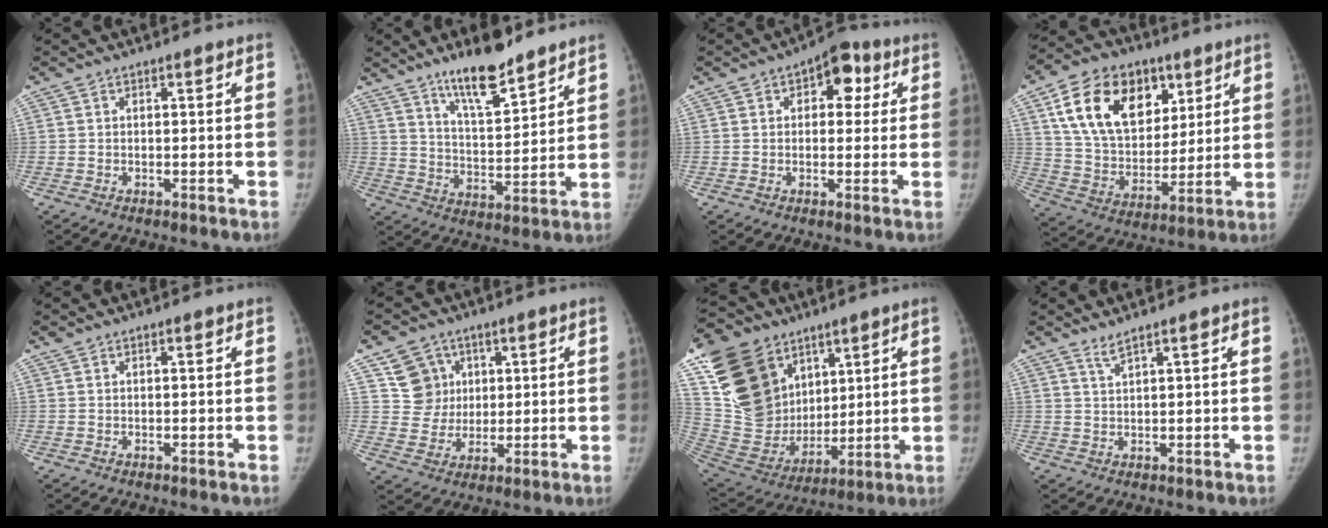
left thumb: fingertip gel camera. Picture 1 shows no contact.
{"total": 12.6, "force": [9.6, 3.3, 7.5], "torque": [-0.107, -0.069, 0.169]}
{"total": 8.3, "force": [2.9, 5.1, 5.8], "torque": [-0.032, 0.004, 0.029]}
{"total": 22.1, "force": [9.6, 15.0, 13.1], "torque": [-0.202, -0.019, 0.168]}
{"total": 0.9, "force": [0.8, 0.2, 0.3], "torque": [-0.006, -0.001, 0.015]}
{"total": 8.4, "force": [3.6, 7.4, 1.4], "torque": [0.009, -0.020, 0.073]}
{"total": 23.8, "force": [11.5, 17.2, 11.7], "torque": [-0.215, -0.017, 0.229]}
{"total": 2.4, "force": [2.0, -0.2, 1.2], "torque": [-0.026, -0.014, 0.044]}